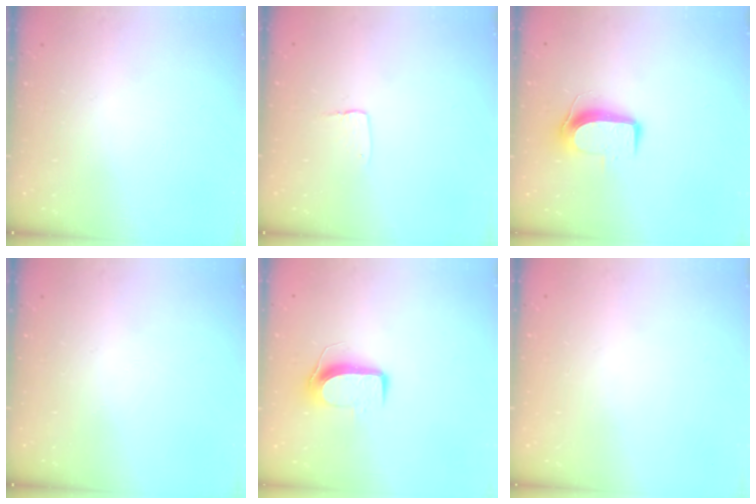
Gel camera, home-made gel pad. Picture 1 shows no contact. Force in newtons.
{"total": 2.9, "press": 2.9, "slide": 0.2}
{"total": 9.3, "press": 9.3, "slide": 1.1}
{"total": 0.0}
{"total": 8.9, "press": 8.9, "slide": 0.5}
{"total": 0.0}